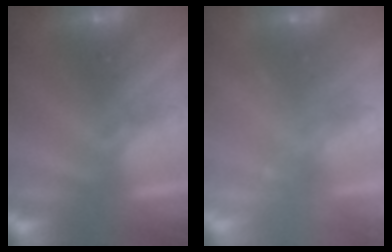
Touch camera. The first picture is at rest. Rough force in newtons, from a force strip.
{"total": 2.2}